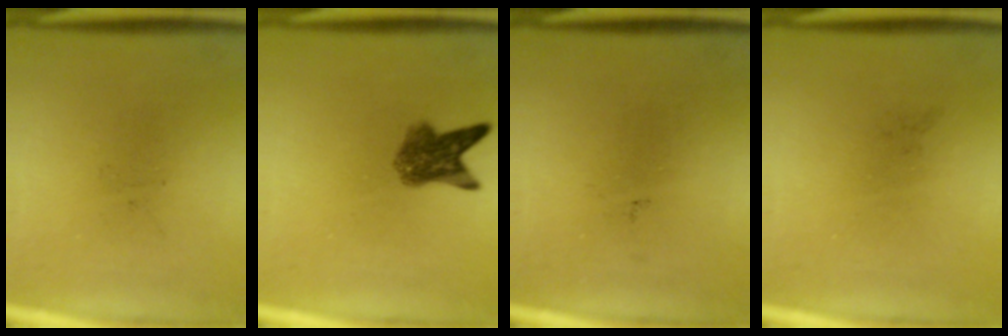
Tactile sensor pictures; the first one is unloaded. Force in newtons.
{"total": 5.2}
{"total": 0.0}
{"total": 0.0}